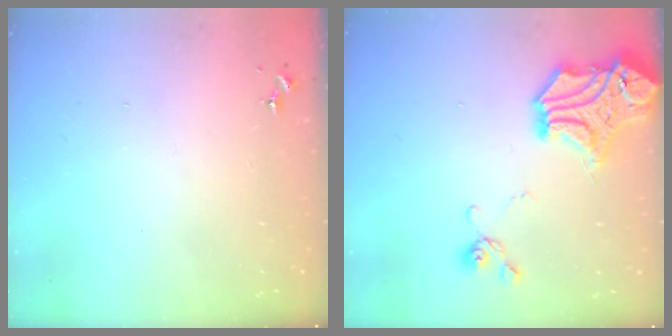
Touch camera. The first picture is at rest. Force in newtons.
{"total": 18.9, "press": 18.7, "slide": 2.7}